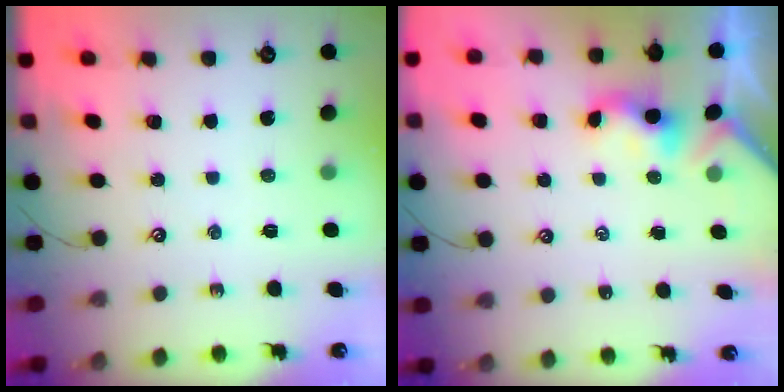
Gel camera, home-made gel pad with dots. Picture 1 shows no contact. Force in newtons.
{"total": 1.2, "press": 1.1, "slide": 0.3}